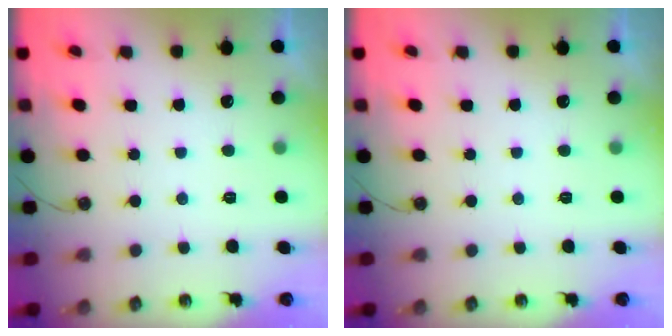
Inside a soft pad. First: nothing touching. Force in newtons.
{"total": 0.0}